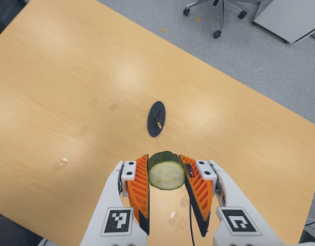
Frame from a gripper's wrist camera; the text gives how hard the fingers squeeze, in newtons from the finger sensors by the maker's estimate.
{"total": 10.3, "left": 9.7, "right": 10.9}